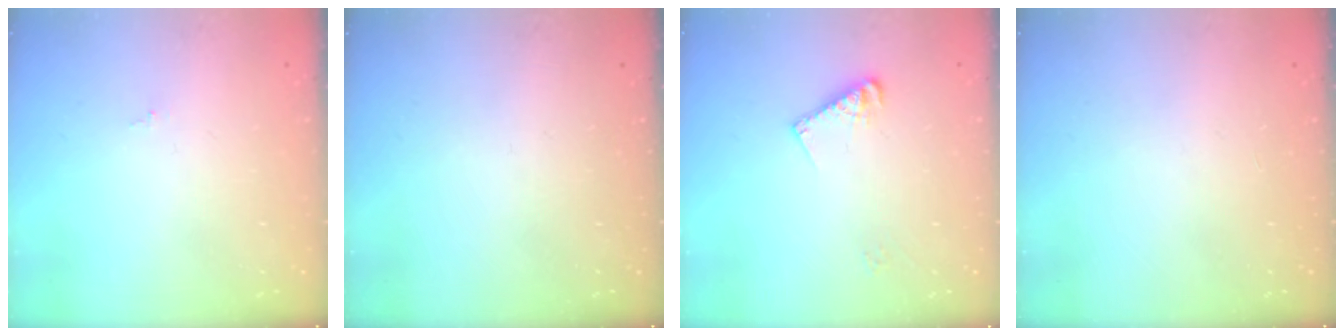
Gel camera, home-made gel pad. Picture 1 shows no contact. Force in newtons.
{"total": 0.0}
{"total": 7.3, "press": 7.2, "slide": 0.7}
{"total": 0.0}